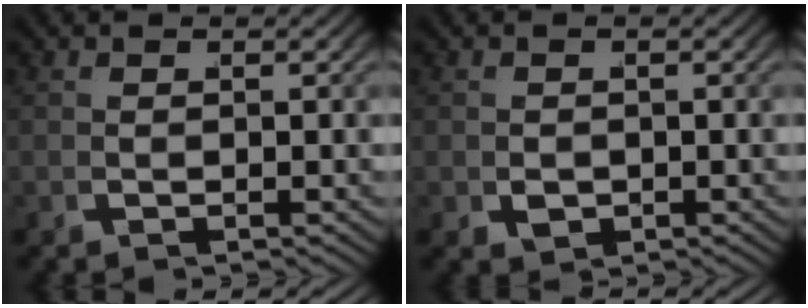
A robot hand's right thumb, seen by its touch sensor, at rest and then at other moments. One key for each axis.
{"total": 1.6, "fx": -0.4, "fy": 1.2, "fz": 1.0, "tx": -0.019, "ty": -0.012, "tz": 0.001}